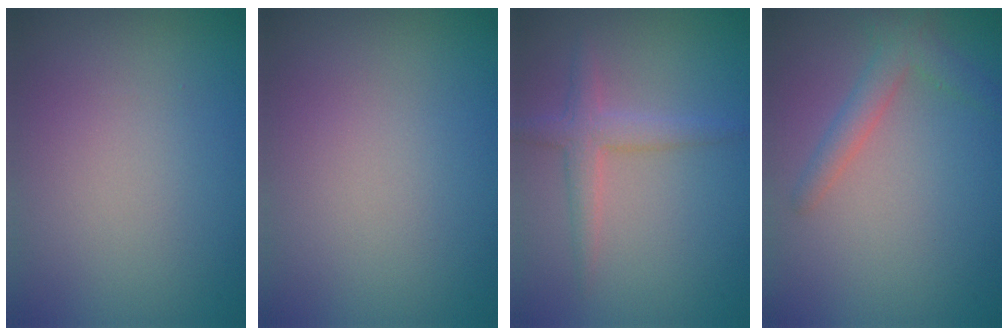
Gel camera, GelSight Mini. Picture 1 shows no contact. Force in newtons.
{"total": 0.0}
{"total": 2.4, "press": 2.4, "slide": 0.1}
{"total": 2.3, "press": 2.3, "slide": 0.1}